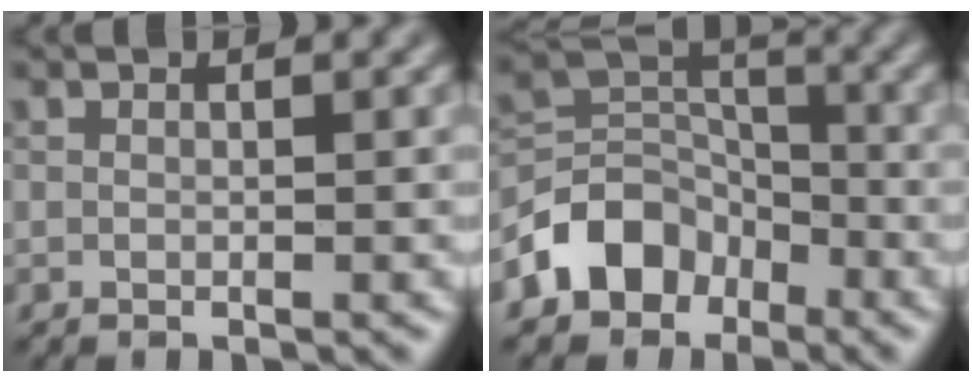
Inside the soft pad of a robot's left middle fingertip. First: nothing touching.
{"total": 5.4, "force": [-3.2, 4.0, 1.9], "torque": [-0.020, 0.006, -0.067]}